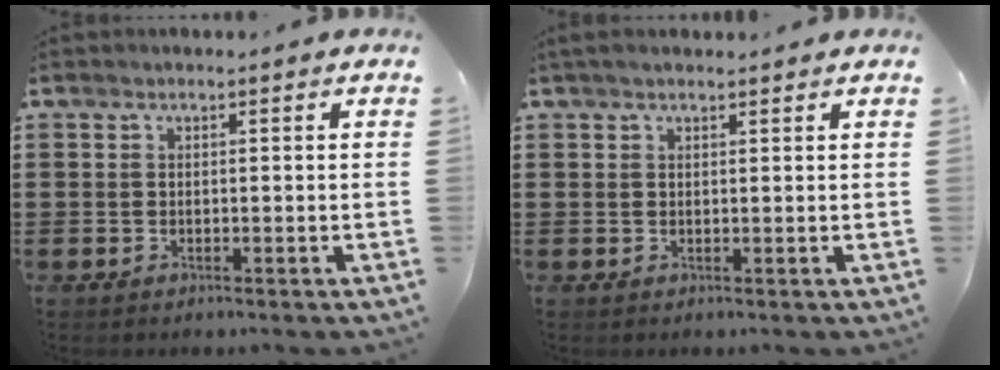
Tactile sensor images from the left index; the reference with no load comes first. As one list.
[{"total": 1.2, "force": [1.0, 0.3, 0.6], "torque": [-0.014, 0.003, 0.018]}]